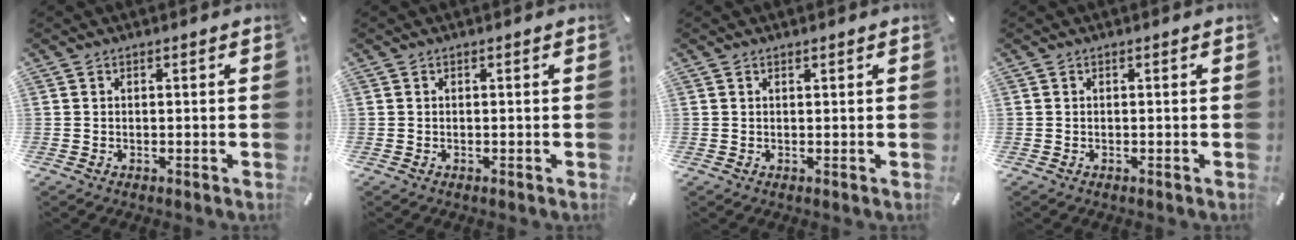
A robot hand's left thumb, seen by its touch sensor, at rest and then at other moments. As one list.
[{"total": 0.0}, {"total": 0.6, "force": [0.4, 0.2, 0.3], "torque": [-0.007, 0.001, 0.008]}, {"total": 0.0}]